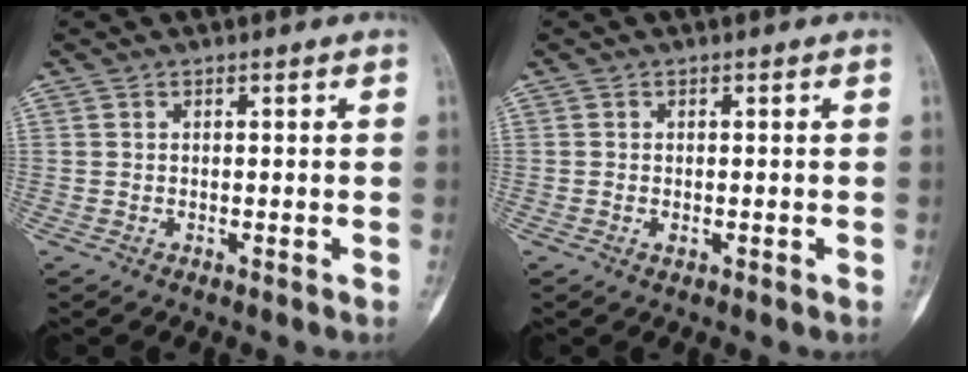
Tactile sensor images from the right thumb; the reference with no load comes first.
{"total": 0.8, "force": [-0.3, 0.5, 0.6], "torque": [-0.013, 0.001, -0.006]}